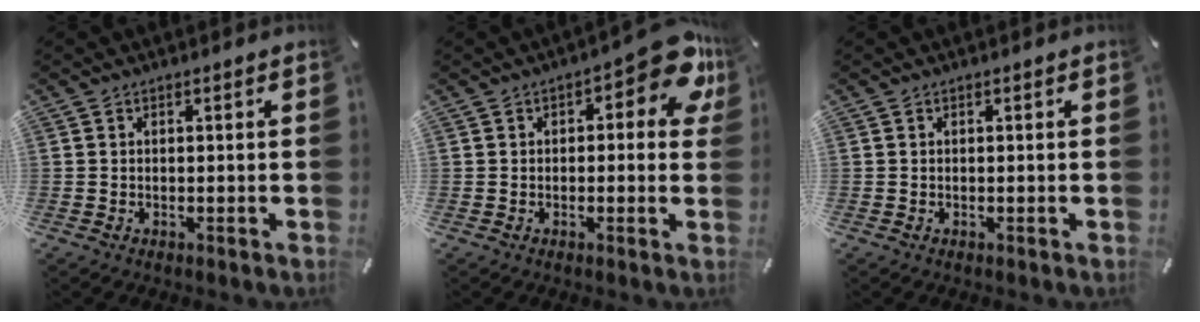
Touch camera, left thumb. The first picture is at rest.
{"total": 10.0, "force": [4.0, 4.3, 8.1], "torque": [-0.091, -0.023, 0.062]}
{"total": 0.0}